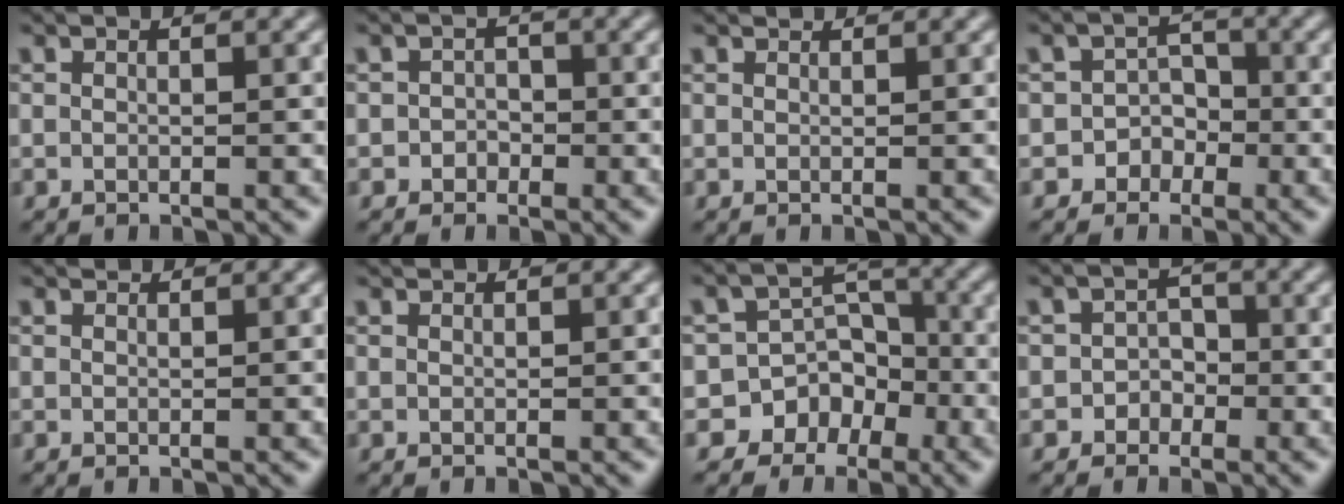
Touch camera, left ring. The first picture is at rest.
{"total": 1.4, "force": [-0.4, 1.3, 0.3], "torque": [0.011, 0.000, -0.013]}
{"total": 0.9, "force": [0.9, 0.1, 0.1], "torque": [-0.007, -0.005, 0.010]}
{"total": 2.8, "force": [-1.4, 2.5, 0.3], "torque": [0.030, 0.017, -0.036]}
{"total": 1.2, "force": [1.2, 0.2, 0.3], "torque": [-0.014, -0.003, 0.013]}
{"total": 1.5, "force": [1.5, 0.2, 0.4], "torque": [-0.017, -0.003, 0.015]}
{"total": 7.6, "force": [-4.7, 5.9, 0.8], "torque": [0.026, 0.003, -0.087]}
{"total": 1.9, "force": [-0.7, 1.7, 0.4], "torque": [0.015, 0.006, -0.020]}